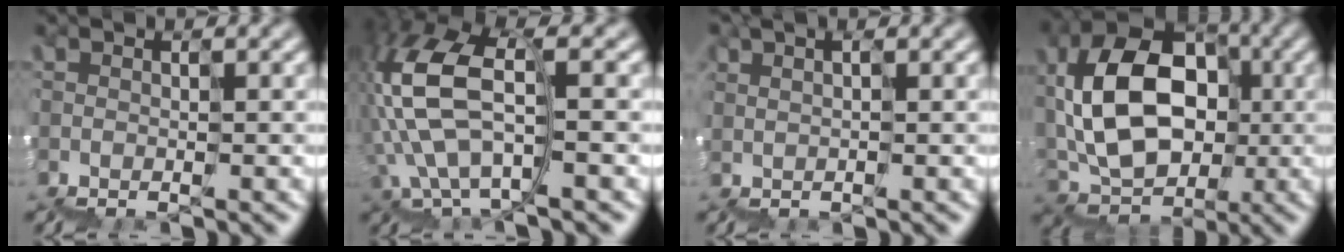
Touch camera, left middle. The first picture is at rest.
{"total": 7.5, "force": [0.1, 3.4, 6.7], "torque": [-0.173, 0.024, 0.001]}
{"total": 2.2, "force": [0.9, 1.1, 1.7], "torque": [-0.001, 0.018, 0.018]}
{"total": 8.7, "force": [1.5, 6.4, 5.7], "torque": [-0.112, 0.038, 0.019]}